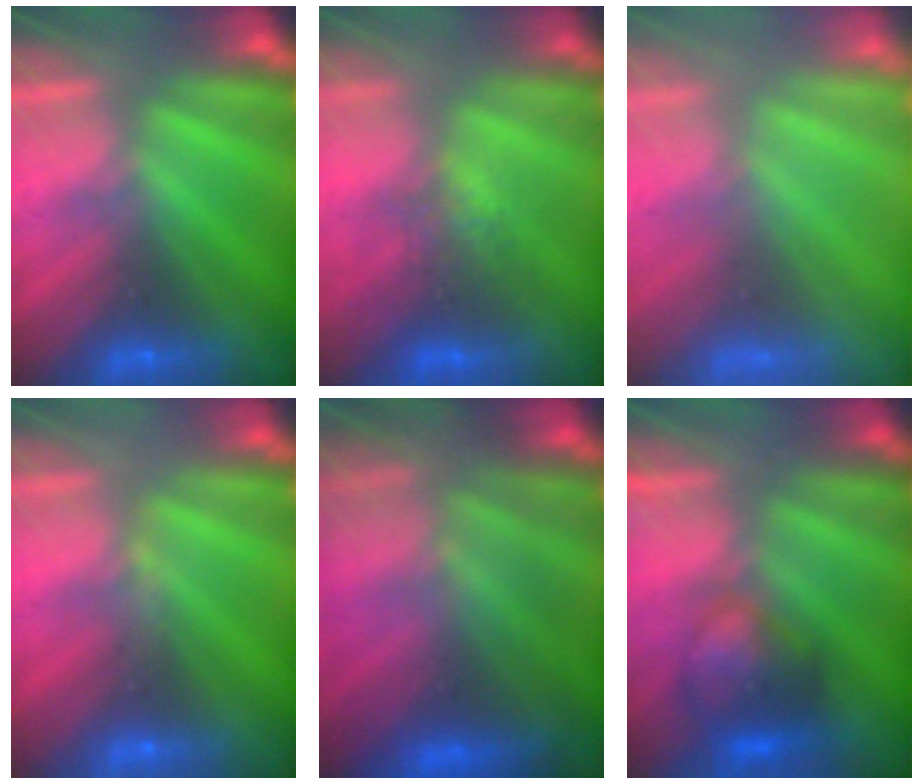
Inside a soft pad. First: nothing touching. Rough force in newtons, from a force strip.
{"total": 2.6}
{"total": 7.5}
{"total": 3.1}
{"total": 8.7}
{"total": 7.7}